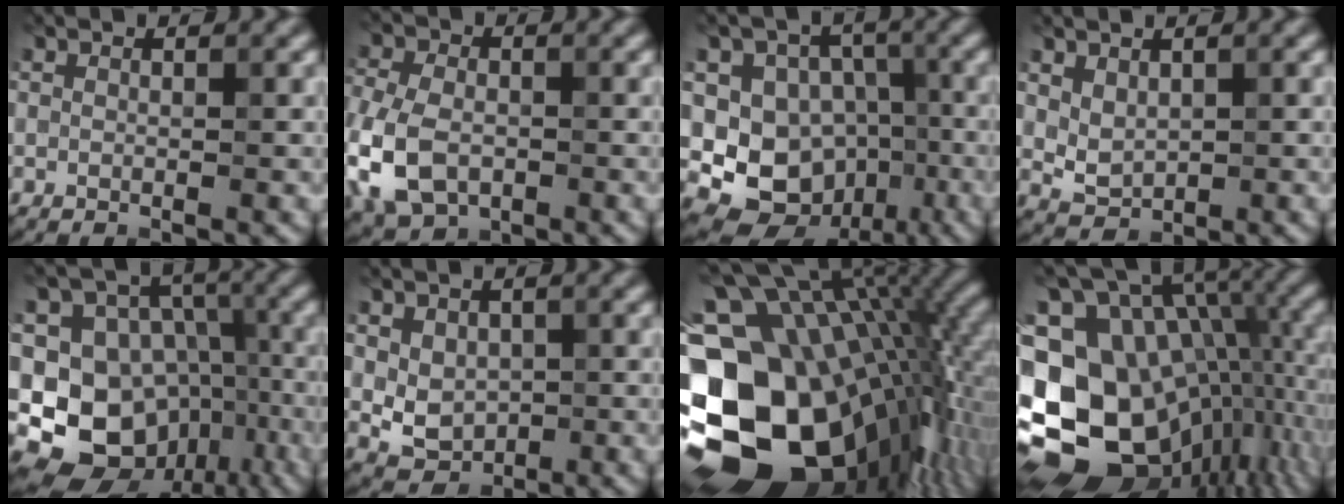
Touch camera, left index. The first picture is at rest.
{"total": 8.1, "force": [-2.7, 5.4, 5.4], "torque": [-0.144, -0.018, -0.060]}
{"total": 8.3, "force": [-1.7, 7.2, 3.9], "torque": [-0.044, -0.004, -0.049]}
{"total": 2.1, "force": [0.7, 1.5, 1.3], "torque": [-0.024, -0.006, 0.022]}
{"total": 12.1, "force": [-2.8, 10.5, 5.2], "torque": [-0.091, 0.002, -0.052]}
{"total": 3.7, "force": [0.2, 2.9, 2.3], "torque": [-0.037, -0.008, 0.008]}
{"total": 21.4, "force": [-3.8, 15.0, 14.8], "torque": [-0.258, -0.011, -0.046]}
{"total": 19.8, "force": [-3.3, 14.6, 13.0], "torque": [-0.244, -0.006, -0.025]}